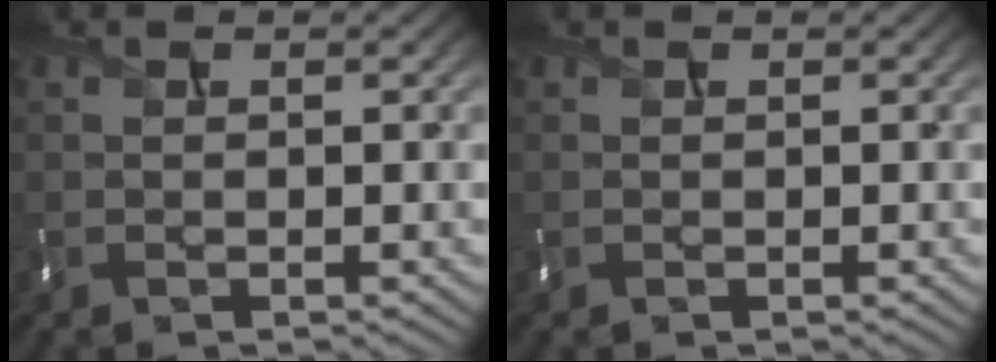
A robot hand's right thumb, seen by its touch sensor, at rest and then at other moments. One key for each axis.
{"total": 0.0}